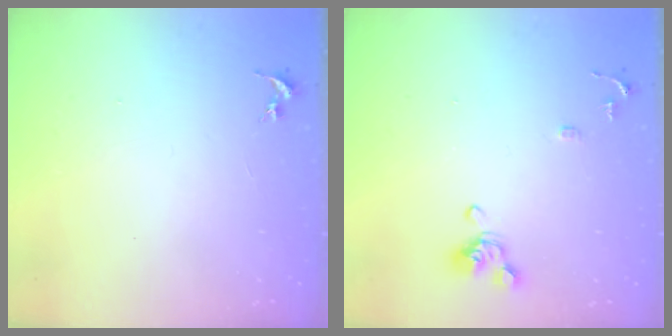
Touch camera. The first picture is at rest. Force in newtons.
{"total": 9.8, "press": 9.7, "slide": 1.4}